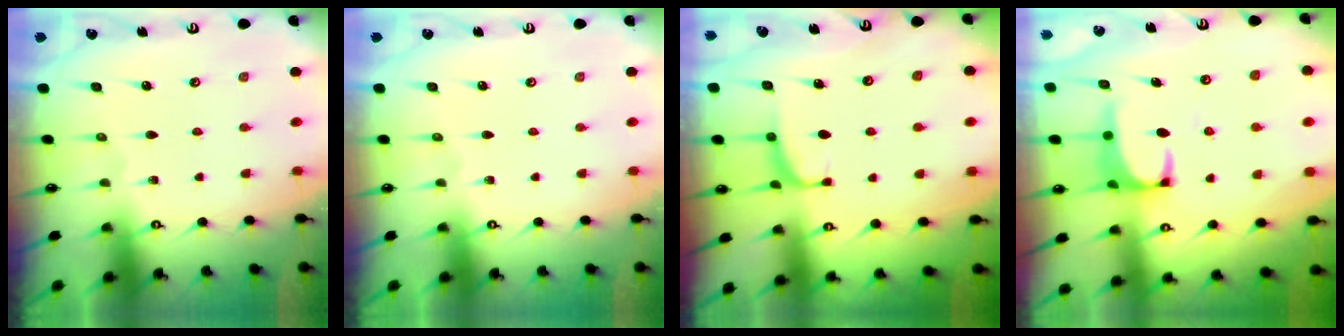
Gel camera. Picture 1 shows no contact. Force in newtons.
{"total": 0.0}
{"total": 1.3, "press": 1.2, "slide": 0.6}
{"total": 1.3, "press": 1.2, "slide": 0.5}